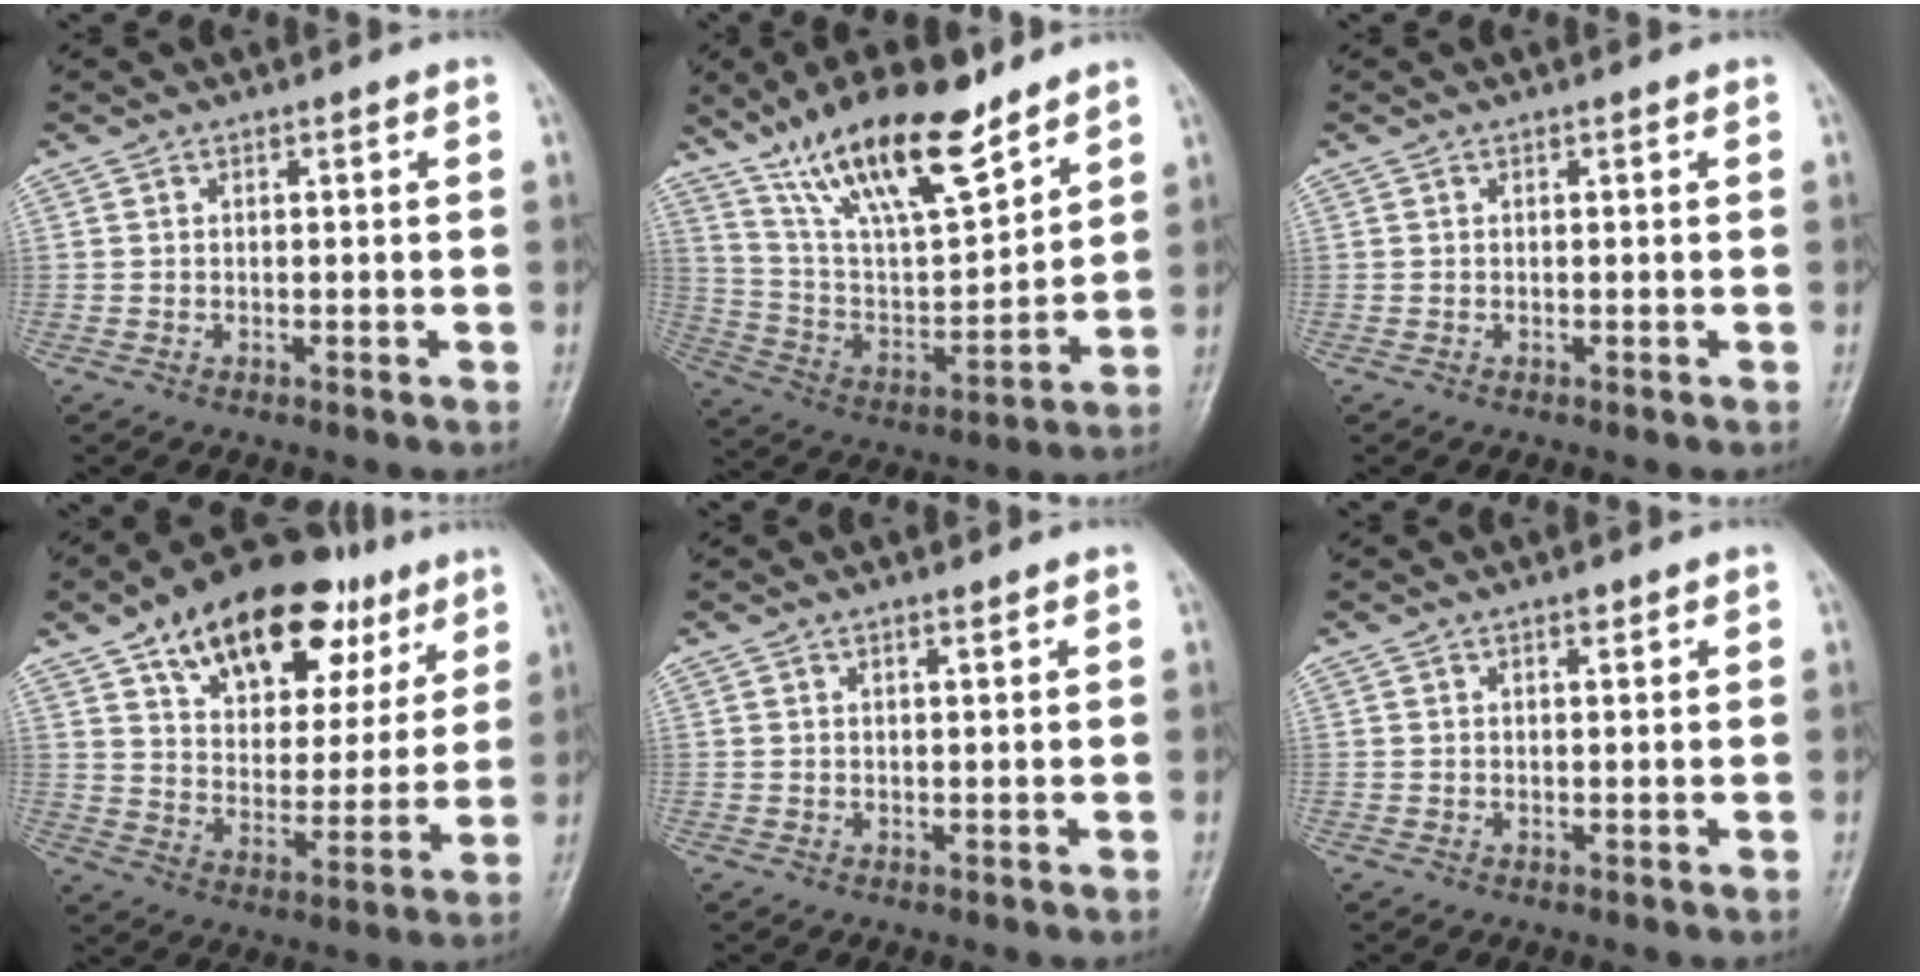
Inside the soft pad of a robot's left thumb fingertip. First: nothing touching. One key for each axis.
{"total": 20.7, "fx": 14.3, "fy": 6.6, "fz": 13.4, "tx": -0.203, "ty": -0.061, "tz": 0.265}
{"total": 0.0}
{"total": 24.0, "fx": 13.0, "fy": 13.1, "fz": 15.4, "tx": -0.193, "ty": -0.015, "tz": 0.206}
{"total": 0.9, "fx": 0.7, "fy": 0.2, "fz": 0.6, "tx": -0.009, "ty": -0.003, "tz": 0.012}
{"total": 1.0, "fx": 0.7, "fy": 0.4, "fz": 0.6, "tx": -0.007, "ty": -0.003, "tz": 0.009}